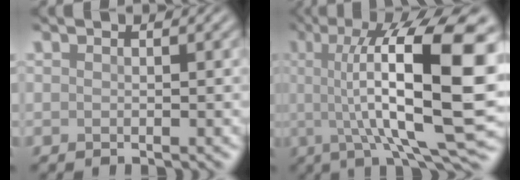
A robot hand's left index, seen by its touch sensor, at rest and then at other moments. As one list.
[{"total": 15.2, "force": [1.8, 4.1, 14.5], "torque": [-0.211, -0.001, 0.031]}]